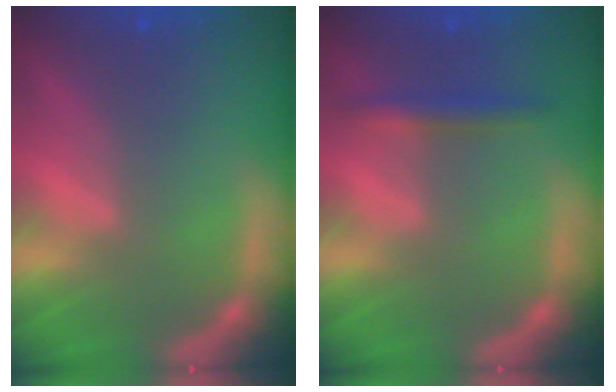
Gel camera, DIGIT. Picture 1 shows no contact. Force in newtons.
{"total": 1.9}